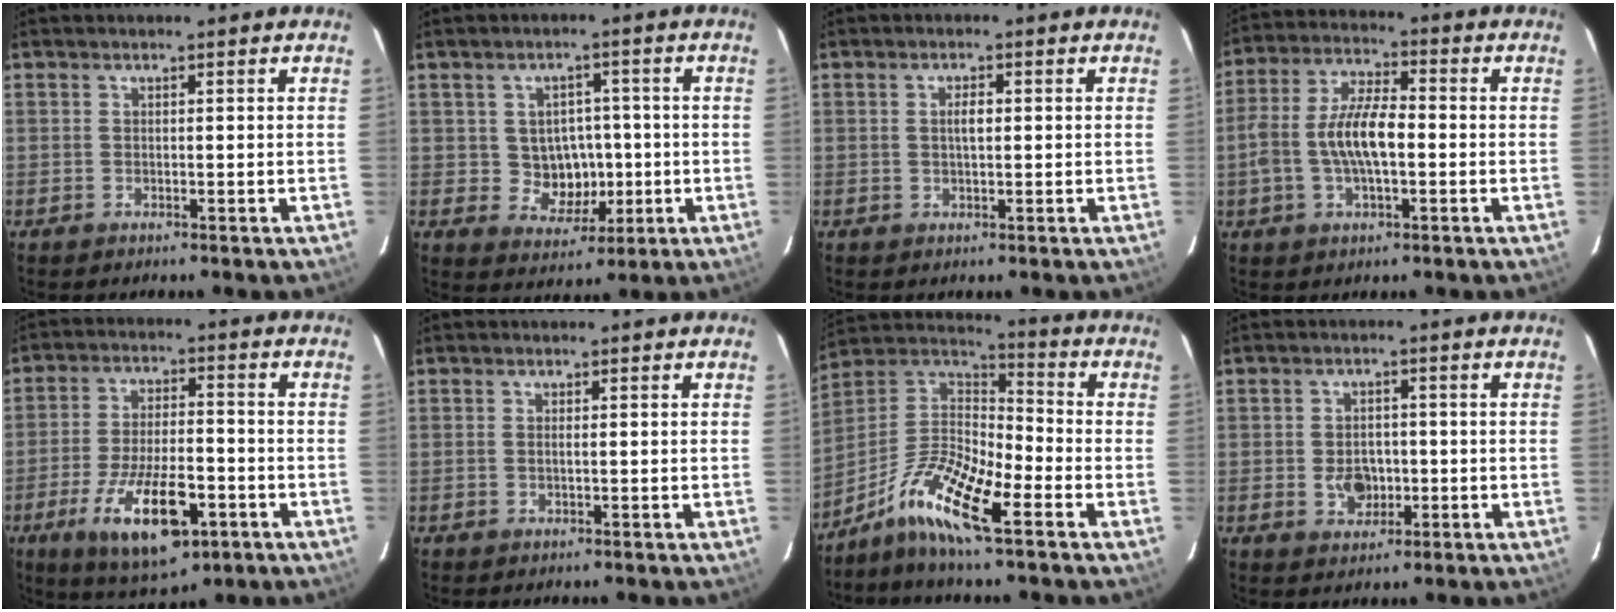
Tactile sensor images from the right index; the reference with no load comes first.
{"total": 6.1, "force": [-0.2, 5.6, 2.4], "torque": [-0.048, 0.011, 0.011]}
{"total": 2.2, "force": [0.2, 0.9, 2.0], "torque": [-0.037, 0.002, 0.003]}
{"total": 10.3, "force": [-1.7, 4.1, 9.3], "torque": [-0.190, 0.010, -0.031]}
{"total": 15.9, "force": [-7.3, 5.9, 12.9], "torque": [-0.252, -0.023, -0.115]}
{"total": 0.6, "force": [-0.1, 0.0, 0.6], "torque": [-0.010, 0.001, -0.004]}
{"total": 13.3, "force": [-8.0, 2.9, 10.2], "torque": [-0.215, -0.001, -0.165]}
{"total": 4.8, "force": [-1.1, 3.8, 2.8], "torque": [-0.051, 0.001, -0.011]}